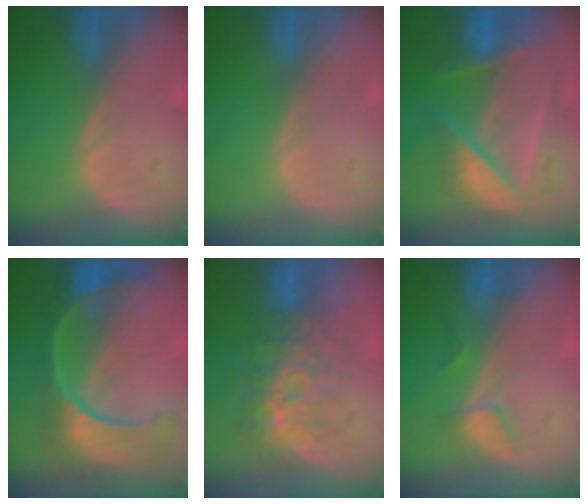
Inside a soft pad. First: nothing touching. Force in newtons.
{"total": 0.0}
{"total": 9.5, "press": 8.3, "slide": 4.7}
{"total": 11.2, "press": 9.4, "slide": 6.1}
{"total": 7.9, "press": 7.7, "slide": 1.6}
{"total": 2.8, "press": 2.7, "slide": 0.4}